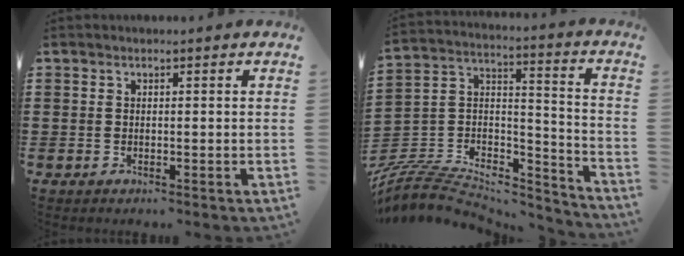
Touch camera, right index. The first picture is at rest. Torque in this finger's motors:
{"motor_torque": [-1.93, 0.20, -1.05, -0.21]}